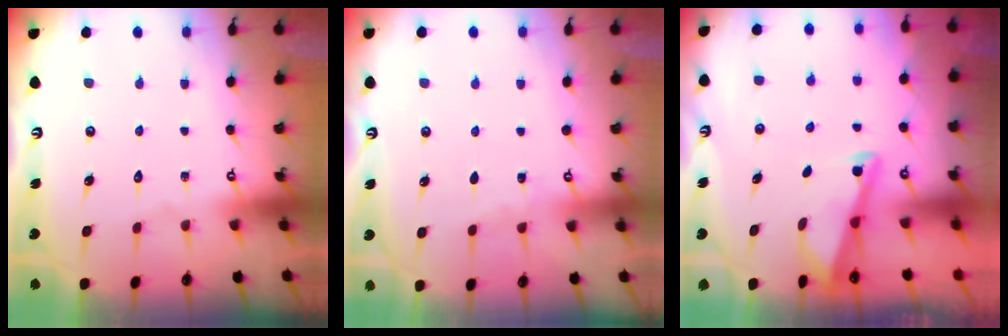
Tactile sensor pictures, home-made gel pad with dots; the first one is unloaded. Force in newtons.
{"total": 2.4, "press": 2.4, "slide": 0.4}
{"total": 2.9, "press": 2.9, "slide": 0.4}